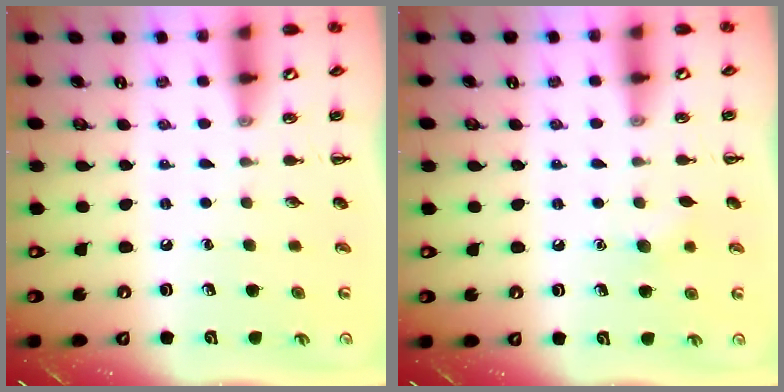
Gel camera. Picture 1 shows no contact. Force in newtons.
{"total": 4.7, "press": 4.5, "slide": 1.2}